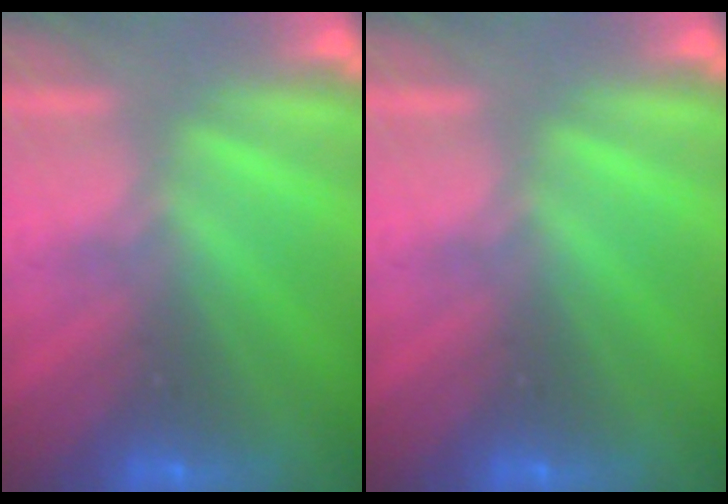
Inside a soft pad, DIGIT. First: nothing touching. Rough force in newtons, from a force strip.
{"total": 0.0}